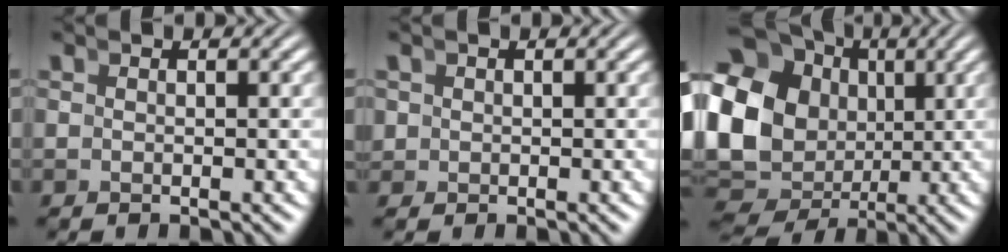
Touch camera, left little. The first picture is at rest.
{"total": 1.9, "force": [0.0, 1.8, 0.4], "torque": [-0.010, -0.005, 0.002]}
{"total": 16.2, "force": [0.7, 13.4, 9.0], "torque": [-0.174, -0.017, 0.007]}